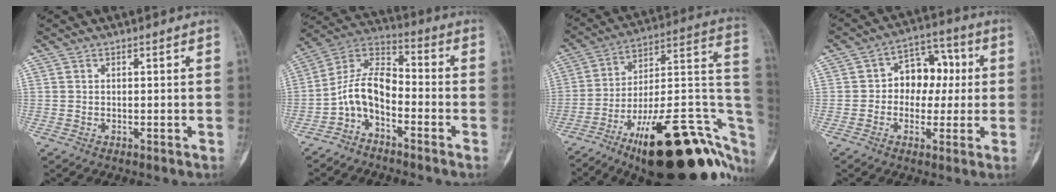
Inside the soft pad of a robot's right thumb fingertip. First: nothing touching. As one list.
[{"total": 9.3, "force": [-4.1, 5.1, 6.6], "torque": [-0.121, 0.072, -0.091]}, {"total": 34.1, "force": [-15.1, 11.5, 28.2], "torque": [-0.305, 0.076, -0.228]}, {"total": 10.1, "force": [0.6, 7.6, 6.7], "torque": [-0.050, 0.030, 0.000]}]